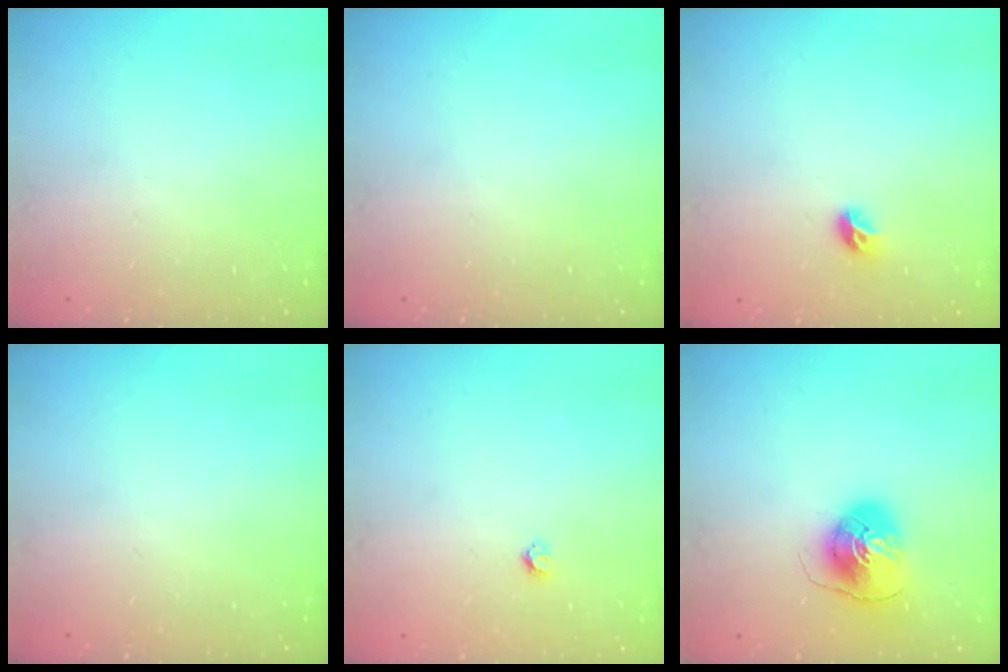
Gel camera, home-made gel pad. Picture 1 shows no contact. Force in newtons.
{"total": 0.0}
{"total": 5.4, "press": 5.4, "slide": 0.5}
{"total": 0.0}
{"total": 3.2, "press": 3.2, "slide": 0.3}
{"total": 8.2, "press": 8.1, "slide": 0.8}